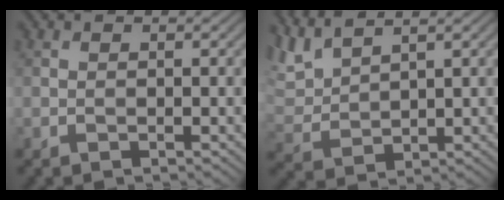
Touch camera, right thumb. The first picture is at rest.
{"total": 5.7, "force": [4.7, 1.4, 2.9], "torque": [-0.089, 0.010, 0.101]}